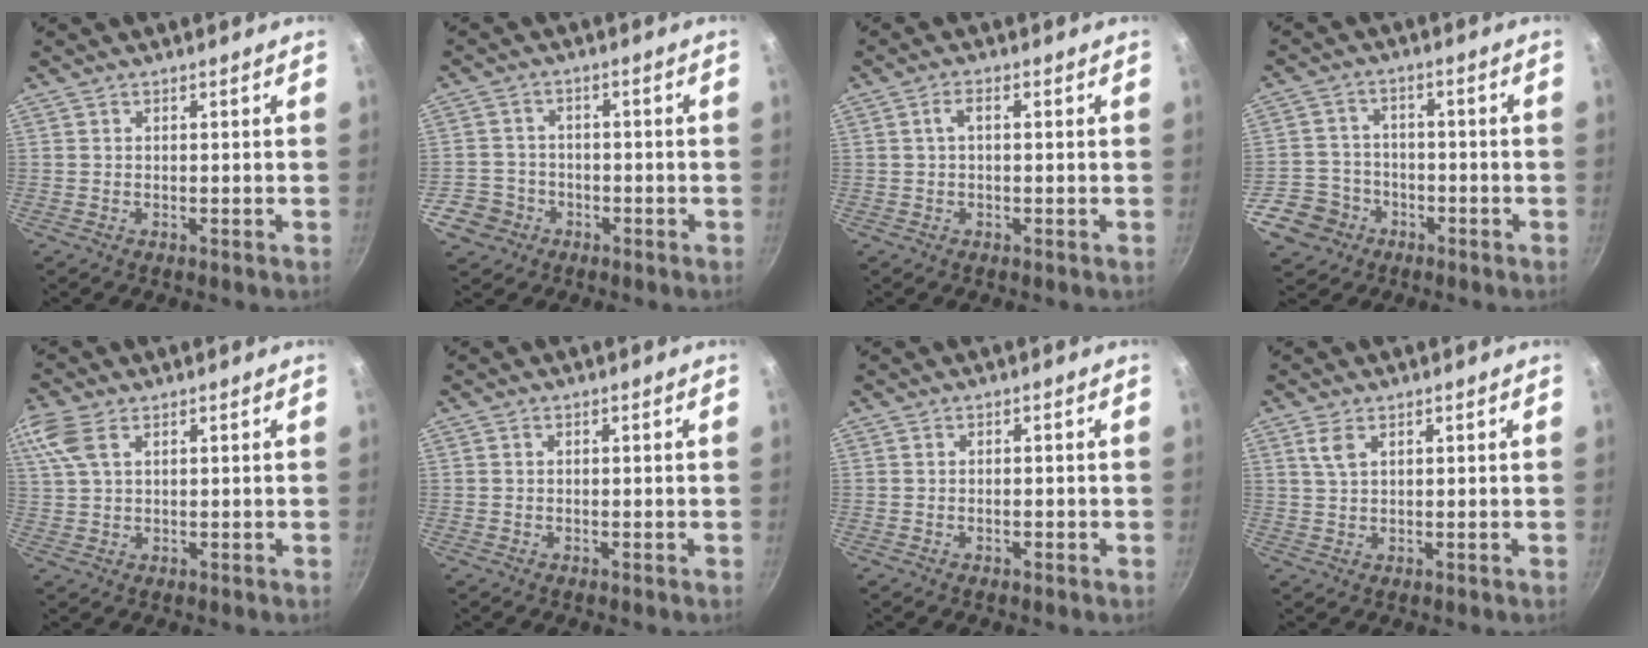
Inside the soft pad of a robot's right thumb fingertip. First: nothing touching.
{"total": 5.6, "force": [-2.6, 4.9, 0.5], "torque": [0.010, 0.031, -0.045]}
{"total": 2.4, "force": [0.4, 1.0, 2.1], "torque": [-0.047, 0.009, 0.007]}
{"total": 8.2, "force": [-3.9, 7.0, 1.5], "torque": [-0.005, 0.034, -0.071]}
{"total": 7.8, "force": [3.5, 4.3, 5.4], "torque": [-0.128, 0.018, 0.069]}
{"total": 0.0}
{"total": 1.0, "force": [-0.5, 0.5, 0.8], "torque": [-0.012, 0.003, -0.008]}
{"total": 2.9, "force": [1.4, 1.4, 2.1], "torque": [-0.042, -0.006, 0.030]}